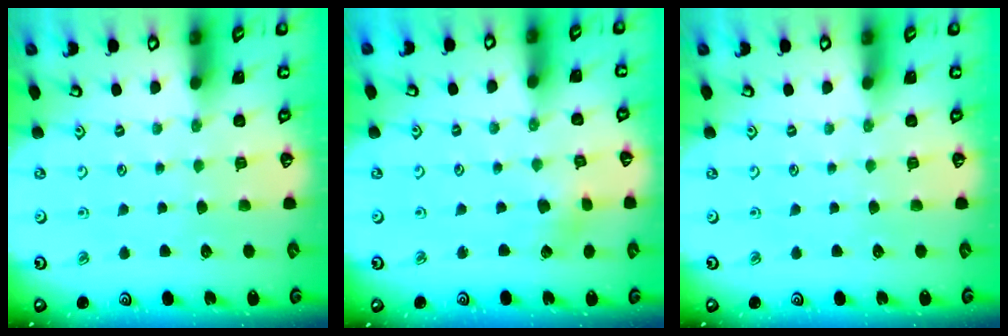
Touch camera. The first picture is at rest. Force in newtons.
{"total": 2.3, "press": 2.2, "slide": 0.4}
{"total": 0.0}